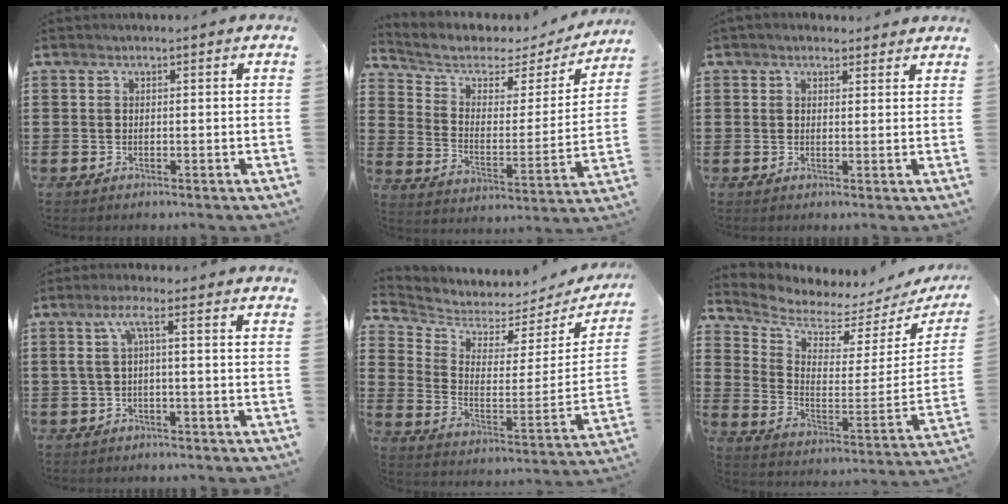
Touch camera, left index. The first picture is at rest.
{"total": 4.9, "force": [3.8, 2.4, 1.9], "torque": [-0.065, -0.027, 0.061]}
{"total": 1.7, "force": [1.6, 0.7, 0.3], "torque": [-0.009, 0.006, 0.030]}
{"total": 3.5, "force": [-0.4, 0.2, 3.5], "torque": [-0.071, 0.009, -0.015]}
{"total": 4.3, "force": [3.9, 1.6, 0.6], "torque": [-0.044, -0.038, 0.063]}
{"total": 4.0, "force": [3.8, 0.8, 1.1], "torque": [-0.050, -0.044, 0.061]}